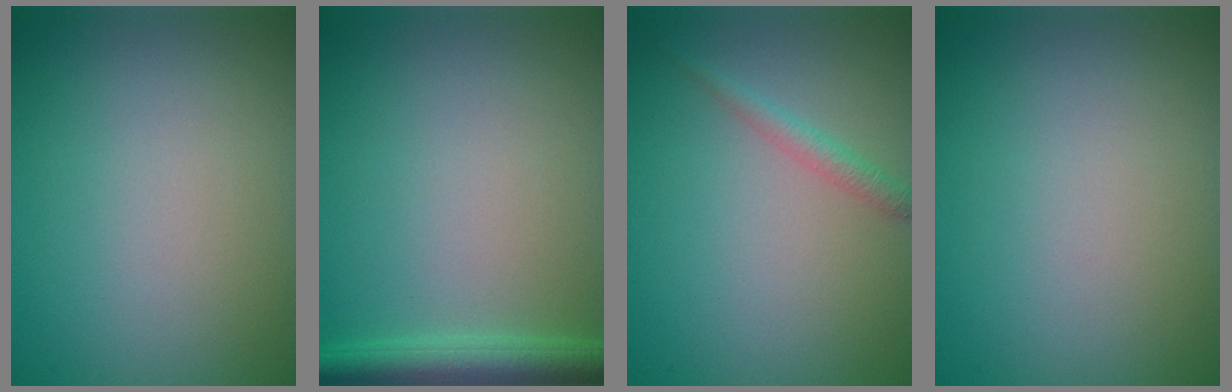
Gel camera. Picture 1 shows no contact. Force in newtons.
{"total": 3.3, "press": 3.3, "slide": 0.2}
{"total": 1.4, "press": 1.4, "slide": 0.0}
{"total": 0.0}